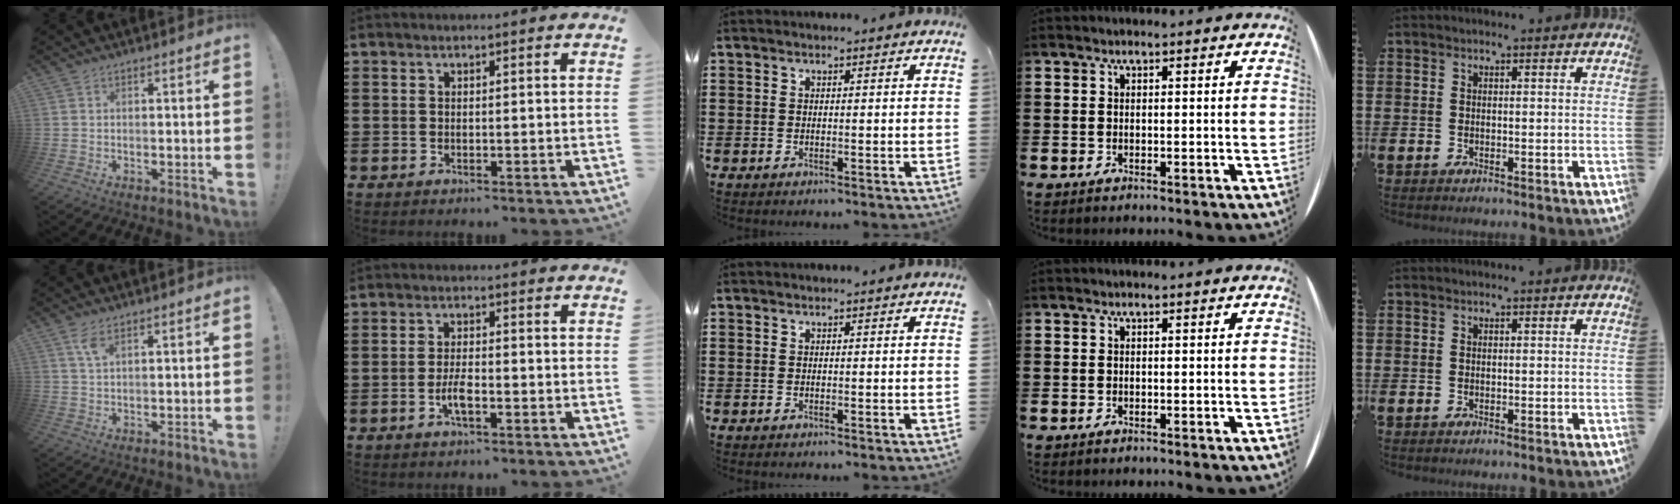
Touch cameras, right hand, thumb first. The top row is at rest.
{"thumb": {"total": 3.8, "force": [2.0, 1.3, 3.0], "torque": [-0.062, -0.001, 0.035]}, "index": {"total": 3.5, "force": [-1.4, 1.0, 3.0], "torque": [-0.067, -0.003, -0.028]}}